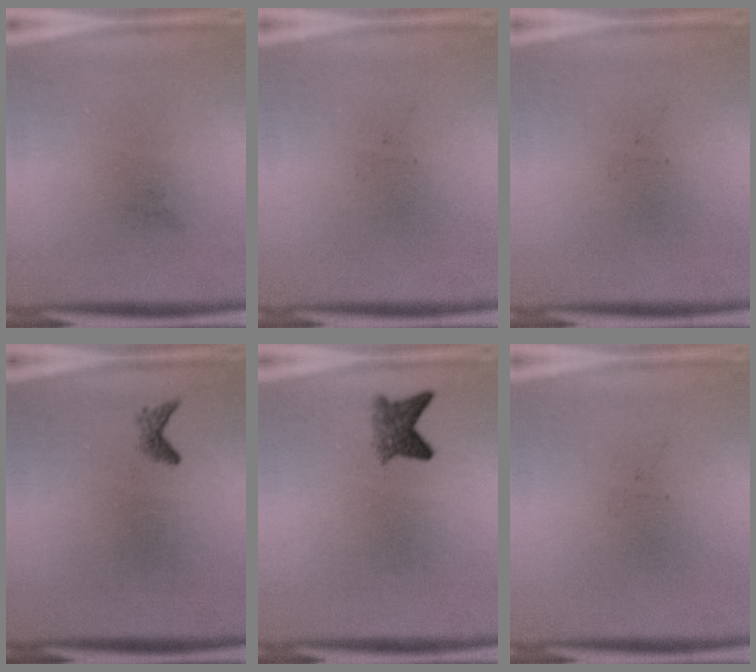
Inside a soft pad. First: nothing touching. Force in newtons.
{"total": 0.0}
{"total": 0.0}
{"total": 1.1}
{"total": 3.2}
{"total": 0.0}